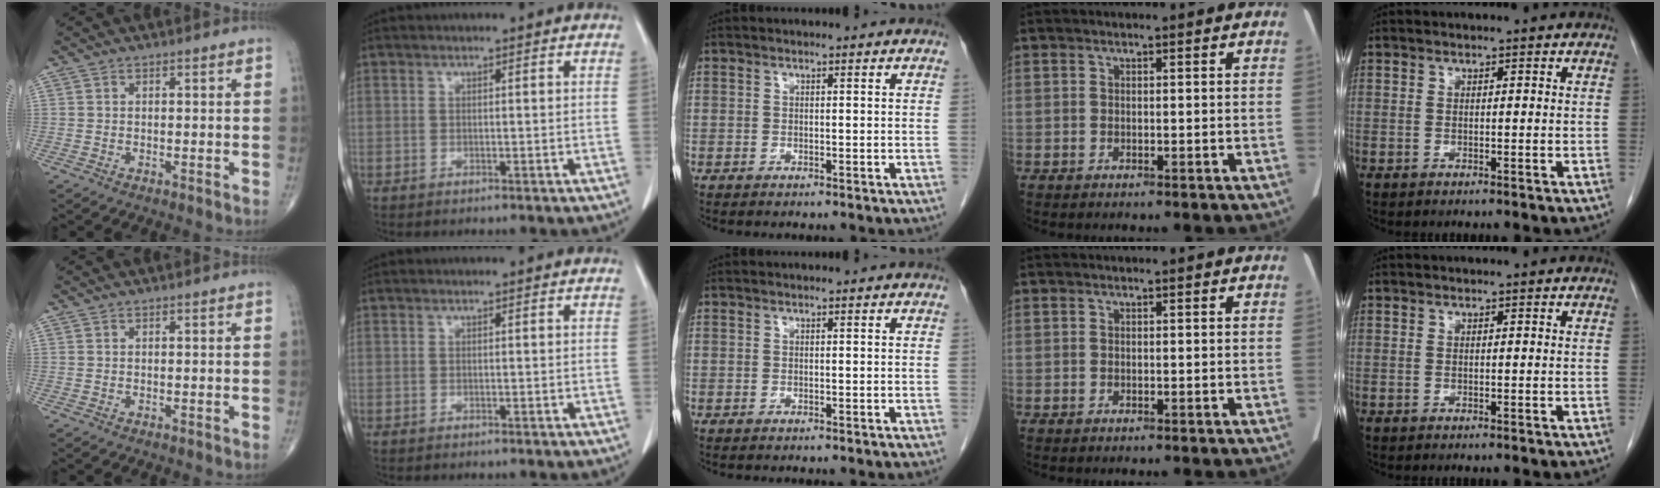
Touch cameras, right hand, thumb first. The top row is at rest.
{}